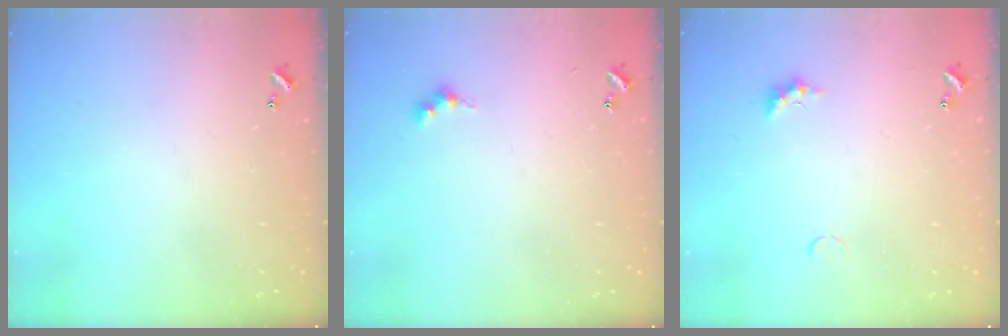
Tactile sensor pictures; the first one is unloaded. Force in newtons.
{"total": 3.8, "press": 3.7, "slide": 0.7}
{"total": 2.6, "press": 2.5, "slide": 0.7}